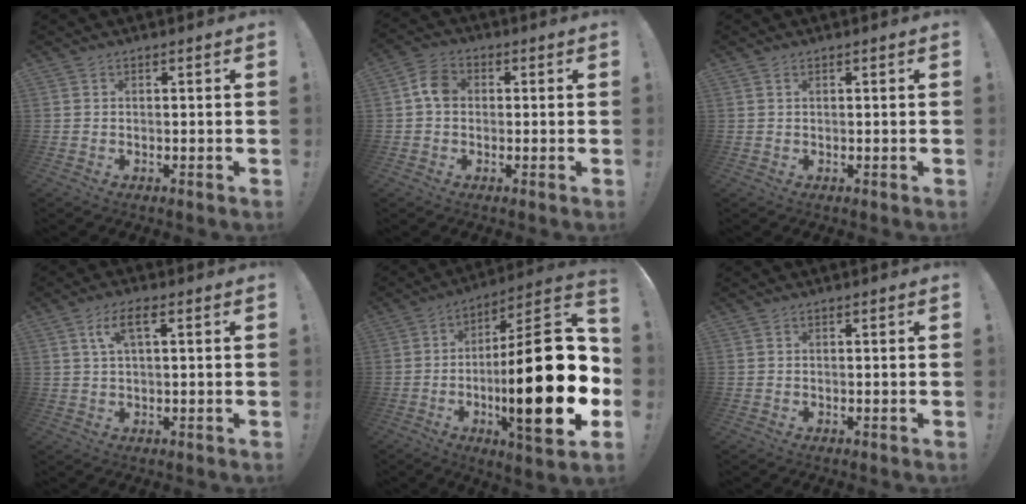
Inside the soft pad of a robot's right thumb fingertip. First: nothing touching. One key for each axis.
{"total": 6.3, "fx": 0.4, "fy": 4.7, "fz": 4.1, "tx": -0.066, "ty": 0.012, "tz": 0.009}
{"total": 0.5, "fx": 0.3, "fy": 0.2, "fz": 0.4, "tx": -0.008, "ty": 0.001, "tz": 0.006}
{"total": 5.6, "fx": 2.0, "fy": 1.6, "fz": 5.0, "tx": -0.092, "ty": 0.007, "tz": 0.032}
{"total": 29.9, "fx": -4.1, "fy": 7.6, "fz": 28.7, "tx": -0.451, "ty": 0.016, "tz": -0.063}
{"total": 0.0}